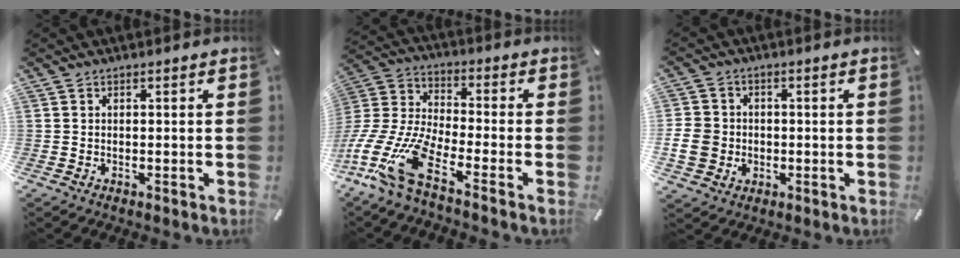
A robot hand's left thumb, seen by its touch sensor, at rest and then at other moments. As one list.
[{"total": 17.0, "force": [-10.5, 6.3, 11.8], "torque": [-0.262, 0.021, -0.191]}, {"total": 7.0, "force": [-0.9, 6.4, 2.8], "torque": [-0.074, 0.008, -0.016]}]